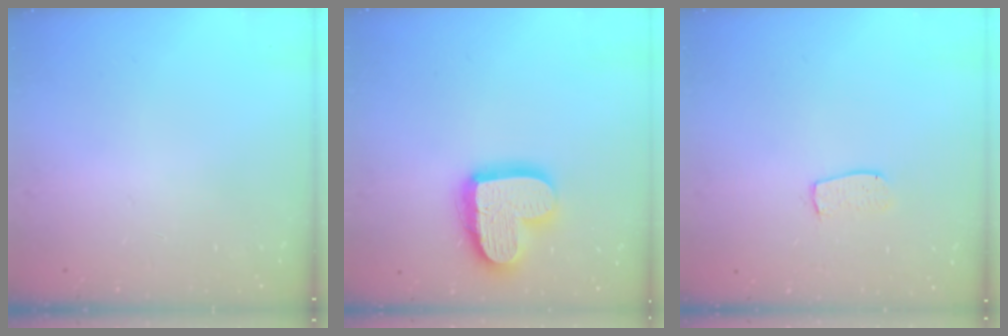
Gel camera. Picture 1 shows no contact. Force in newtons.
{"total": 17.3, "press": 17.3, "slide": 1.5}
{"total": 5.5, "press": 5.5, "slide": 0.3}